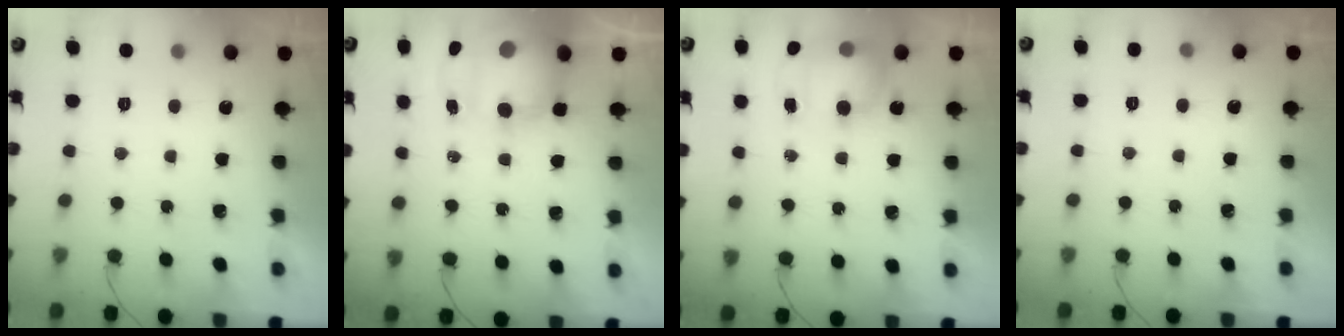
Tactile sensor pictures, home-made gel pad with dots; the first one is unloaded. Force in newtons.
{"total": 11.0, "press": 10.9, "slide": 1.9}
{"total": 8.1, "press": 7.7, "slide": 2.4}
{"total": 6.7, "press": 1.8, "slide": 6.5}